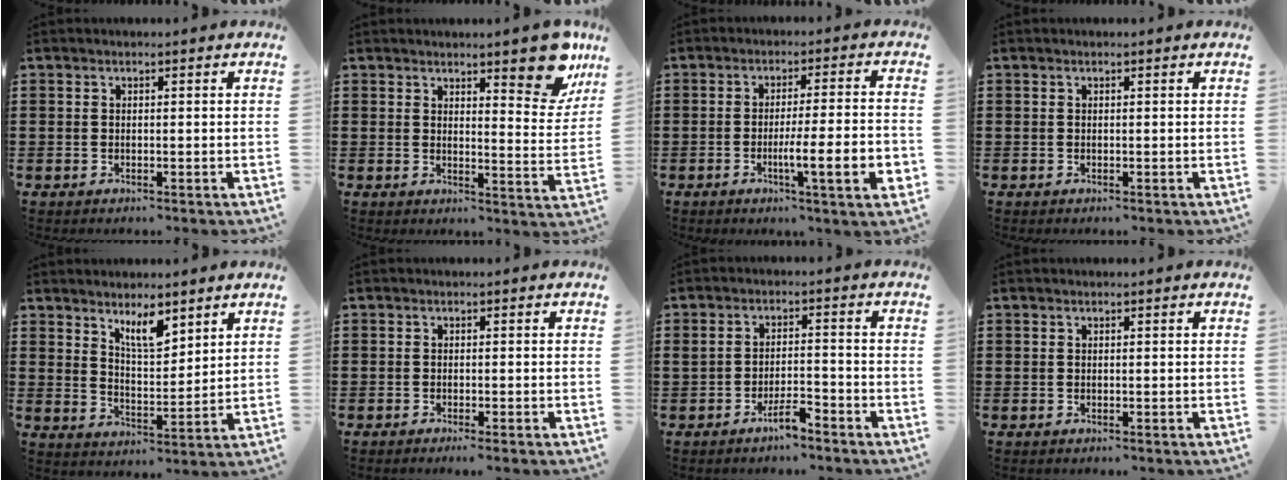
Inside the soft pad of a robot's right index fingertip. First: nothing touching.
{"total": 7.8, "force": [6.2, 1.9, 4.3], "torque": [-0.063, -0.030, 0.107]}
{"total": 8.6, "force": [-2.7, 0.6, 8.2], "torque": [-0.139, -0.014, -0.046]}
{"total": 0.0}
{"total": 6.1, "force": [4.7, 1.9, 3.5], "torque": [-0.064, -0.016, 0.081]}
{"total": 0.8, "force": [-0.6, -0.1, 0.4], "torque": [-0.008, -0.002, -0.012]}
{"total": 3.9, "force": [-2.9, 0.9, 2.5], "torque": [-0.050, 0.007, -0.056]}
{"total": 0.0}